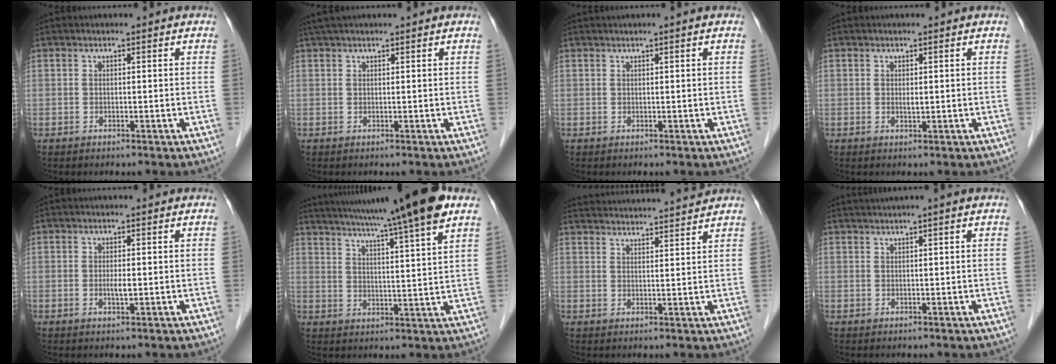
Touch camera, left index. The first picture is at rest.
{"total": 2.5, "force": [2.1, -0.1, 1.5], "torque": [-0.022, 0.029, 0.038]}
{"total": 0.6, "force": [0.3, -0.2, 0.5], "torque": [-0.014, 0.002, 0.011]}
{"total": 1.0, "force": [0.1, 0.3, 0.9], "torque": [-0.017, -0.002, 0.004]}
{"total": 1.6, "force": [-0.1, 0.3, 1.6], "torque": [-0.031, -0.002, -0.002]}
{"total": 19.9, "force": [16.0, -1.1, 11.8], "torque": [-0.199, 0.002, 0.223]}
{"total": 15.5, "force": [14.8, -0.6, 4.3], "torque": [-0.083, 0.003, 0.210]}
{"total": 2.7, "force": [2.0, -0.7, 1.8], "torque": [-0.032, 0.014, 0.038]}